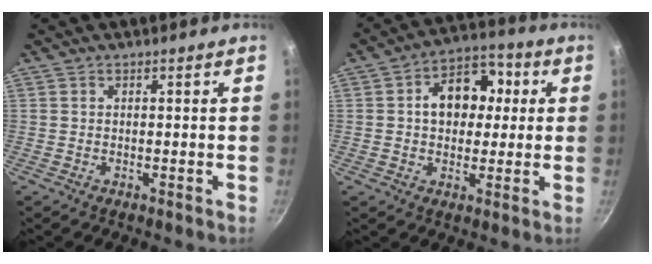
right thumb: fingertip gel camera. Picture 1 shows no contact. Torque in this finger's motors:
{"motor_torque": [1.36, 1.28, 0.64, -0.07, 0.06]}